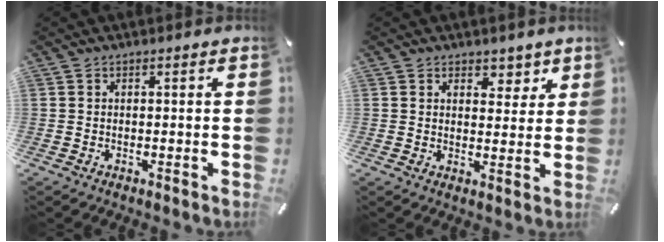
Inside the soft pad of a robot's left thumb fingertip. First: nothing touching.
{"total": 4.6, "force": [3.0, 3.4, 0.5], "torque": [0.014, -0.025, 0.048]}